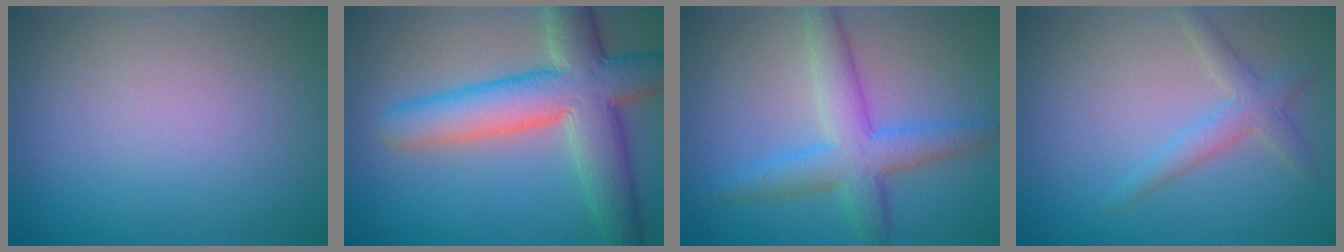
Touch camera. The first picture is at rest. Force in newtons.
{"total": 9.3, "press": 9.2, "slide": 0.5}
{"total": 5.3, "press": 5.3, "slide": 0.1}
{"total": 2.4, "press": 2.4, "slide": 0.2}